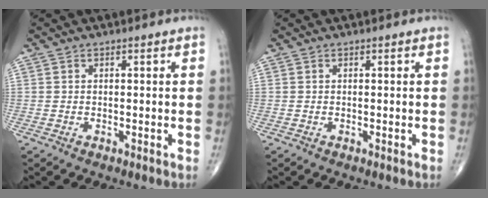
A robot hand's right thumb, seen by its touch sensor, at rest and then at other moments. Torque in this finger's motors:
{"motor_torque": [0.00, 0.00, 0.00, 0.00, 0.07]}